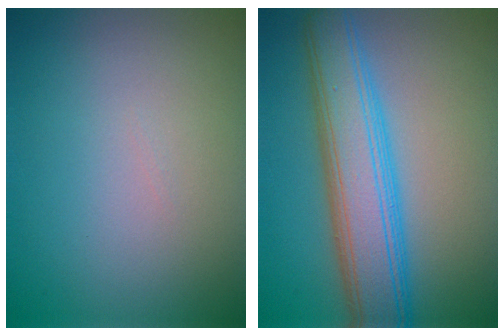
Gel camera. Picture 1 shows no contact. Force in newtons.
{"total": 7.9, "press": 7.9, "slide": 0.1}